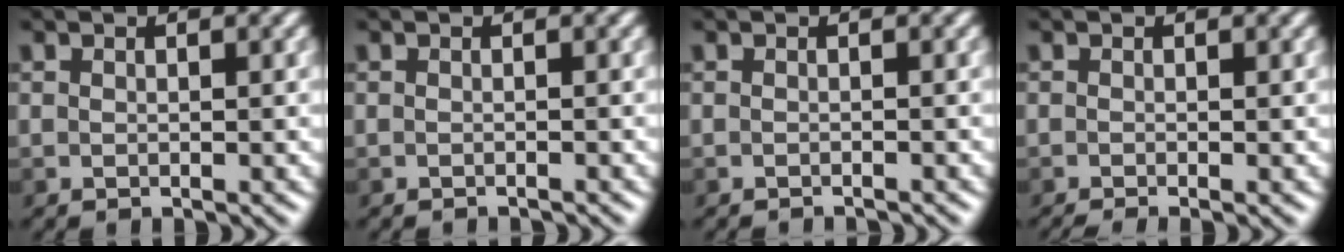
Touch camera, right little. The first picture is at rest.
{"total": 1.2, "force": [-1.2, 0.2, 0.4], "torque": [0.007, -0.003, -0.021]}
{"total": 1.7, "force": [-1.6, 0.3, 0.5], "torque": [0.006, 0.000, -0.027]}
{"total": 1.7, "force": [-1.0, 0.5, 1.3], "torque": [-0.014, -0.010, -0.021]}